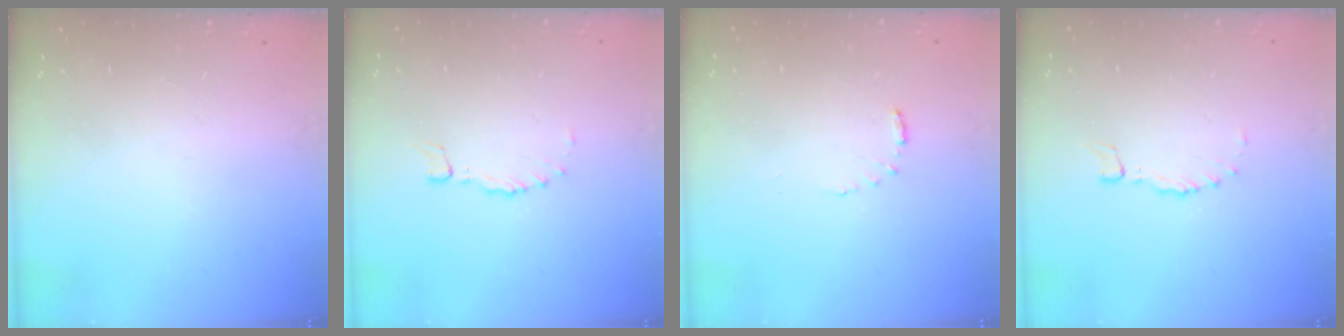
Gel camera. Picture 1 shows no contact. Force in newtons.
{"total": 0.0}
{"total": 5.3, "press": 5.3, "slide": 0.5}
{"total": 0.0}